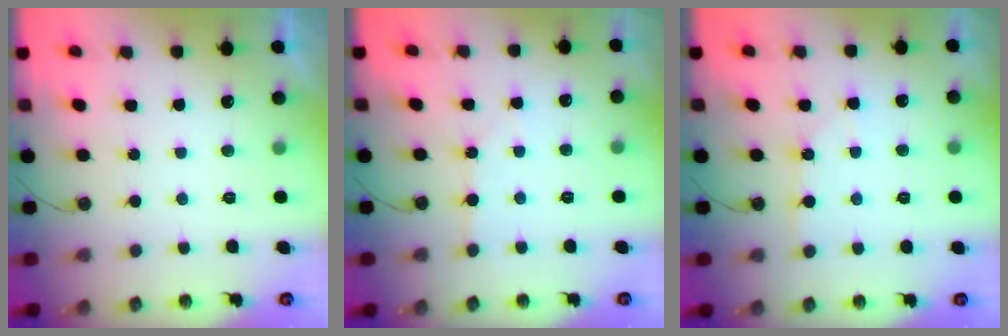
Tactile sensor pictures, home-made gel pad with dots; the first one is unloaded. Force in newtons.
{"total": 3.1, "press": 3.1, "slide": 0.3}
{"total": 3.9, "press": 3.9, "slide": 0.5}